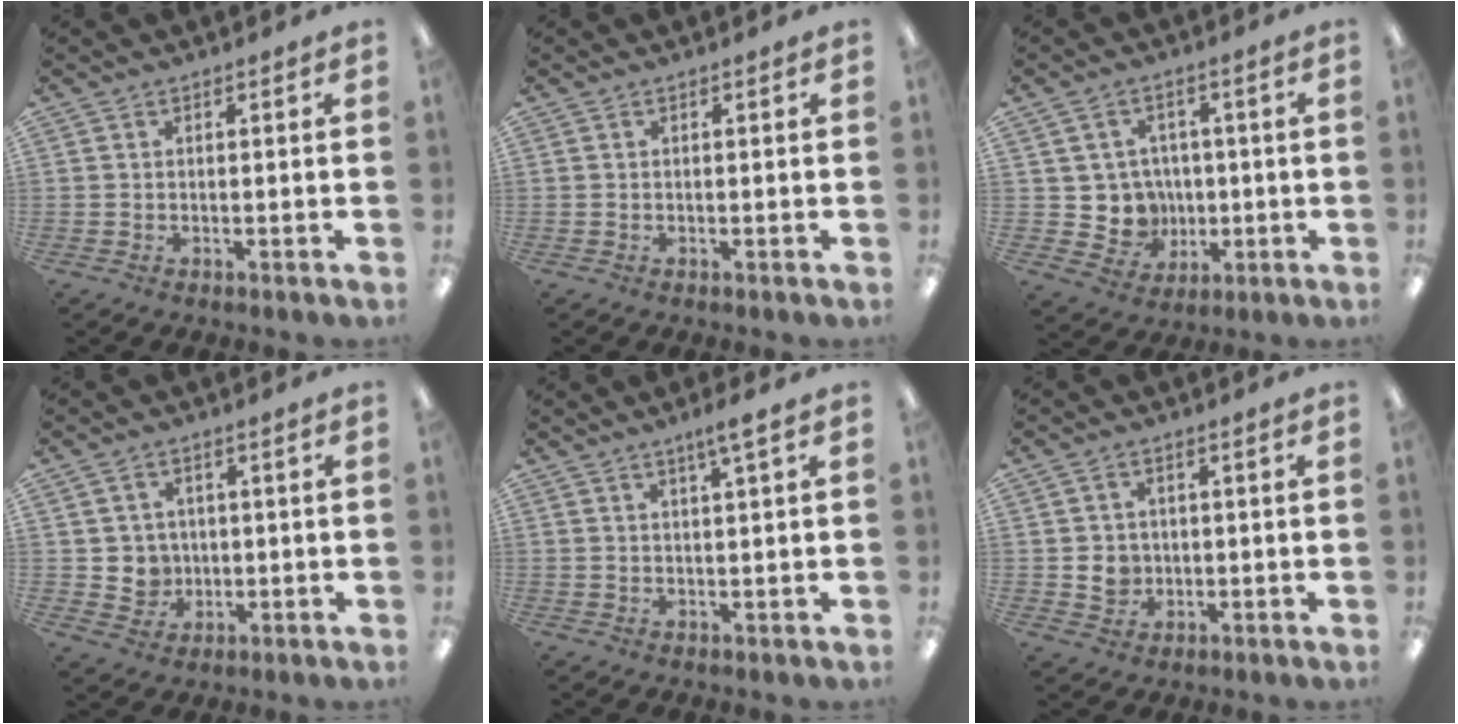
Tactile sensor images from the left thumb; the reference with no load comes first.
{"total": 0.0}
{"total": 7.2, "force": [1.1, 7.0, 1.1], "torque": [-0.032, -0.003, 0.033]}
{"total": 4.8, "force": [0.8, 4.6, 1.0], "torque": [-0.014, 0.005, 0.016]}
{"total": 3.4, "force": [2.2, 0.0, 2.6], "torque": [-0.048, -0.003, 0.035]}
{"total": 4.4, "force": [-0.1, 3.9, 2.0], "torque": [-0.031, 0.006, 0.001]}